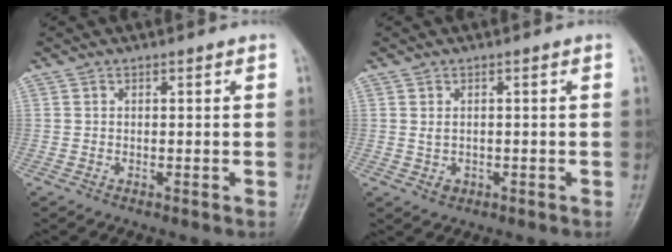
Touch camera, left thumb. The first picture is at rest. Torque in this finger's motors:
{"motor_torque": [0.03, 0.03, 0.16, 0.16, 0.00]}